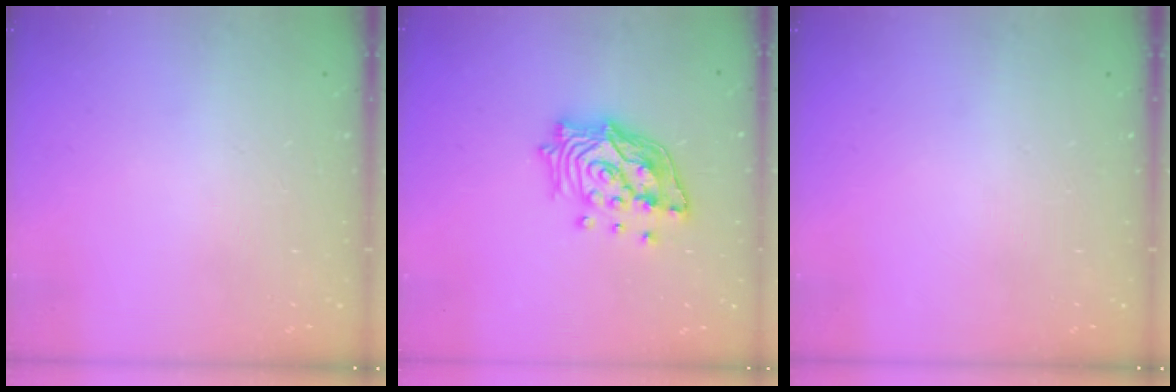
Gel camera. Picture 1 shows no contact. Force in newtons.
{"total": 14.8, "press": 14.7, "slide": 1.6}
{"total": 0.0}